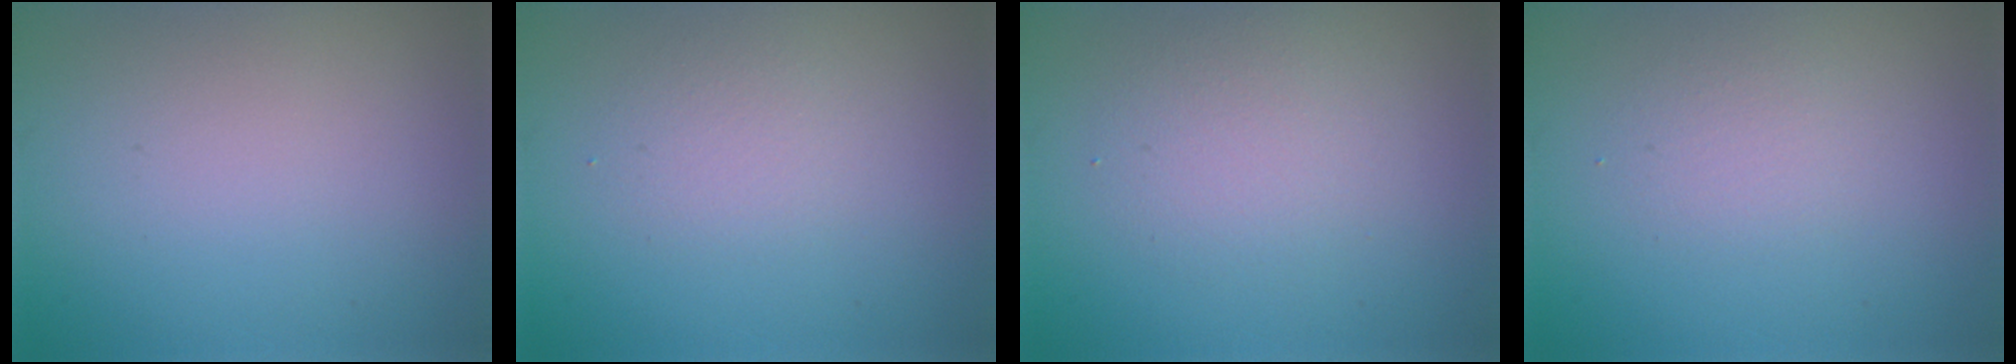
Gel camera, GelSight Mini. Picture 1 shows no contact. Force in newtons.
{"total": 1.6, "press": 1.6, "slide": 0.2}
{"total": 2.8, "press": 2.8, "slide": 0.2}
{"total": 1.4, "press": 1.4, "slide": 0.1}